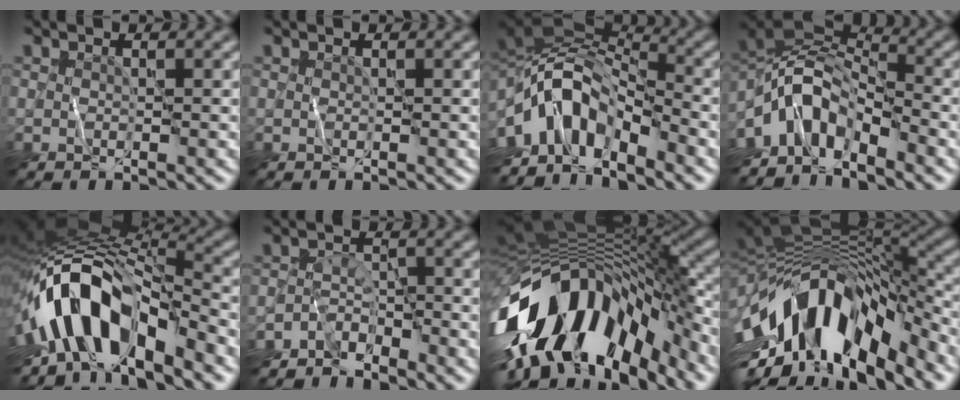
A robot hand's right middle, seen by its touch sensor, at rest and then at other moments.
{"total": 0.0}
{"total": 9.5, "force": [-4.4, 5.0, 6.7], "torque": [-0.103, 0.014, -0.090]}
{"total": 6.8, "force": [-3.9, 3.5, 4.3], "torque": [-0.062, 0.012, -0.085]}
{"total": 13.0, "force": [-5.1, 6.2, 10.2], "torque": [-0.171, 0.011, -0.091]}
{"total": 3.0, "force": [-2.6, 1.2, 0.7], "torque": [-0.005, 0.002, -0.058]}
{"total": 15.8, "force": [-6.3, 7.6, 12.4], "torque": [-0.209, -0.010, -0.105]}
{"total": 13.9, "force": [-5.8, 6.1, 11.1], "torque": [-0.194, 0.016, -0.093]}